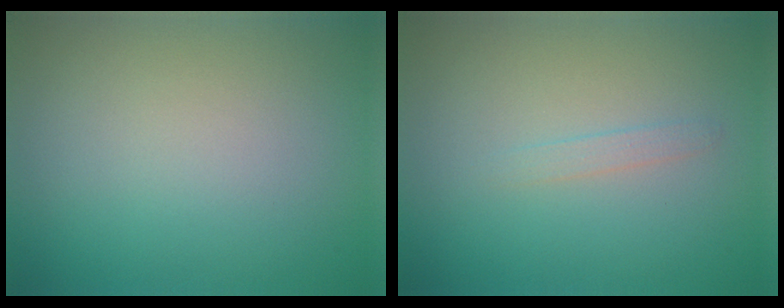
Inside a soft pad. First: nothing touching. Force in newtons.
{"total": 0.8, "press": 0.8, "slide": 0.0}